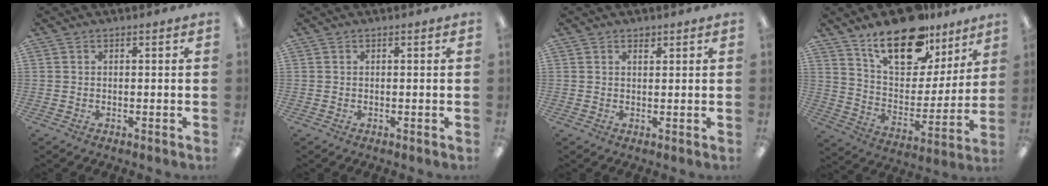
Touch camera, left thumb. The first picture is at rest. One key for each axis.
{"total": 0.0}
{"total": 1.4, "fx": 1.1, "fy": 0.7, "fz": 0.6, "tx": -0.005, "ty": -0.004, "tz": 0.019}
{"total": 20.5, "fx": 14.2, "fy": 9.9, "fz": 10.8, "tx": -0.173, "ty": -0.081, "tz": 0.248}